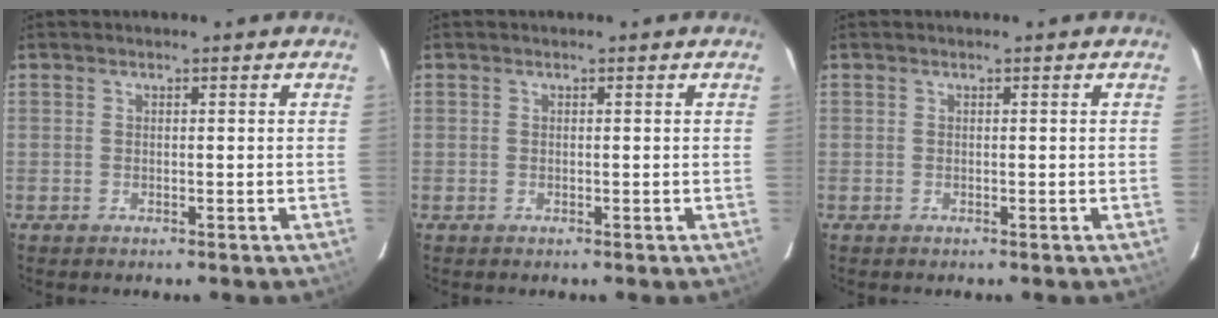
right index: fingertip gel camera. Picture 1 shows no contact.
{"total": 0.0}
{"total": 0.0}